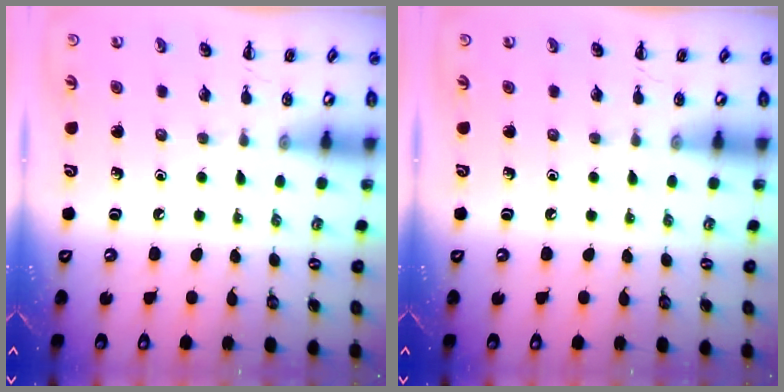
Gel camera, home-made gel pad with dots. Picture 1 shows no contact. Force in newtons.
{"total": 0.0}